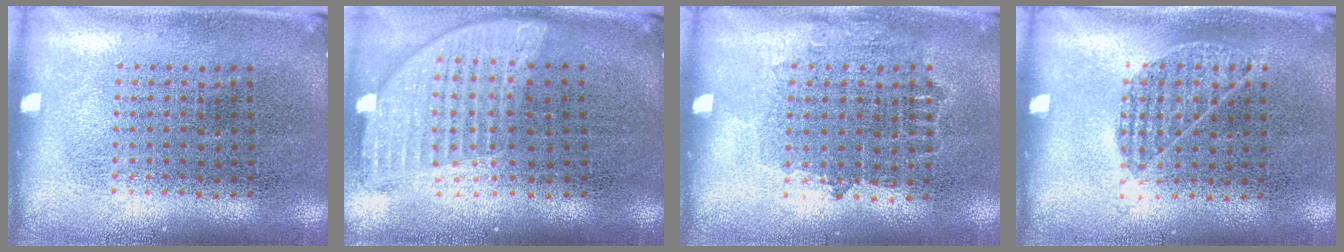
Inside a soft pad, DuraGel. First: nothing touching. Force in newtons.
{"total": 1.6, "press": 1.4, "slide": 0.8}
{"total": 0.8, "press": 0.7, "slide": 0.3}
{"total": 0.8, "press": 0.6, "slide": 0.5}